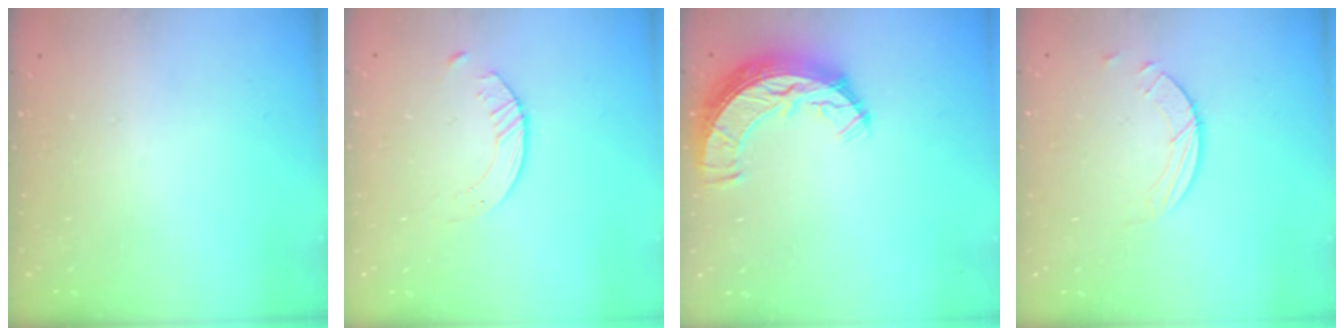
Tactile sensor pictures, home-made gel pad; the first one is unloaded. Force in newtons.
{"total": 2.1, "press": 2.0, "slide": 0.3}
{"total": 9.6, "press": 9.6, "slide": 0.8}
{"total": 2.6, "press": 2.6, "slide": 0.3}